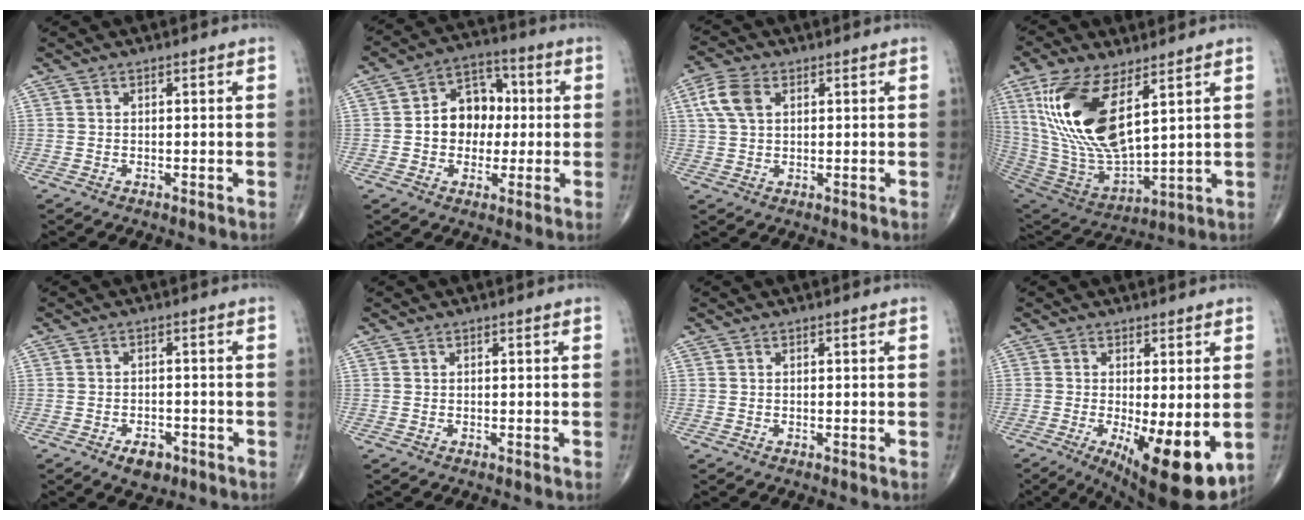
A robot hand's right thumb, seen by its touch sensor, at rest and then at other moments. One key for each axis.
{"total": 10.8, "fx": 0.1, "fy": 8.4, "fz": 6.7, "tx": -0.060, "ty": 0.029, "tz": -0.006}
{"total": 6.3, "fx": 2.0, "fy": 3.9, "fz": 4.5, "tx": -0.098, "ty": 0.009, "tz": 0.038}
{"total": 21.2, "fx": 7.8, "fy": 9.1, "fz": 17.5, "tx": -0.352, "ty": -0.035, "tz": 0.161}
{"total": 4.1, "fx": -2.4, "fy": 2.4, "fz": 2.3, "tx": -0.021, "ty": 0.008, "tz": -0.033}
{"total": 0.0}
{"total": 0.0}
{"total": 13.4, "fx": -3.3, "fy": 4.1, "fz": 12.2, "tx": -0.172, "ty": -0.028, "tz": -0.036}